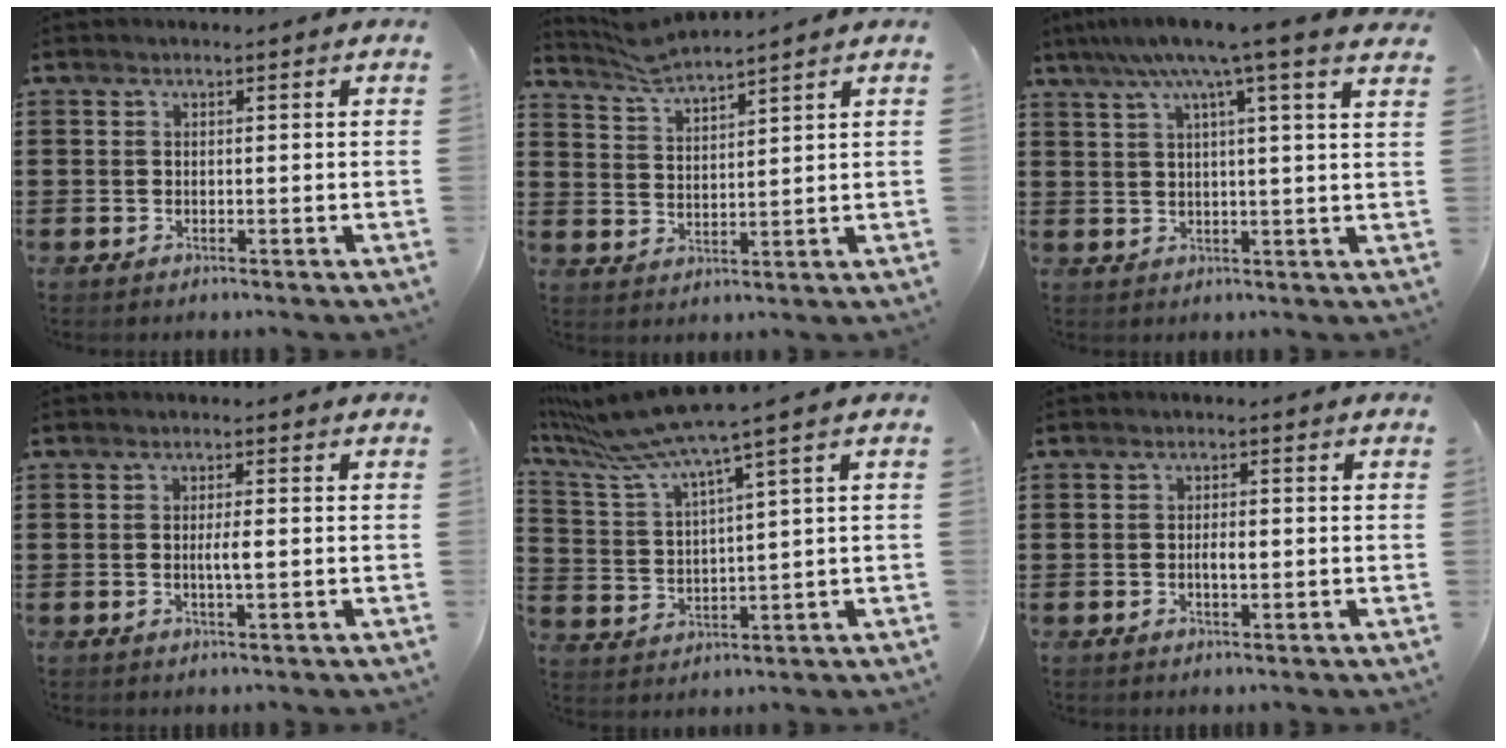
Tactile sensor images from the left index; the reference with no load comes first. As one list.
[{"total": 4.6, "force": [4.4, -0.1, 1.4], "torque": [-0.041, -0.015, 0.080]}, {"total": 7.8, "force": [5.4, -0.3, 5.6], "torque": [-0.125, -0.012, 0.089]}, {"total": 2.3, "force": [-0.1, 0.3, 2.3], "torque": [-0.043, -0.002, -0.003]}, {"total": 7.1, "force": [5.7, -0.7, 4.2], "torque": [-0.116, -0.043, 0.093]}, {"total": 2.0, "force": [-0.2, 0.7, 1.9], "torque": [-0.036, 0.001, -0.004]}]